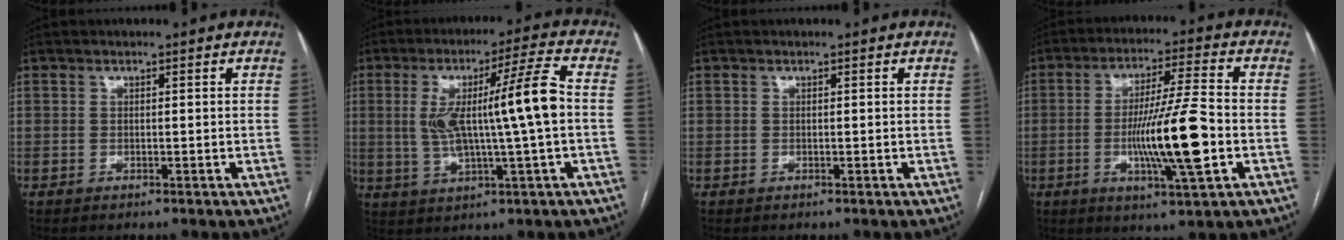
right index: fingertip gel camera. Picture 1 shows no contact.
{"total": 12.6, "force": [0.5, -0.2, 12.6], "torque": [-0.227, 0.016, 0.010]}
{"total": 0.0}
{"total": 13.5, "force": [-2.9, 0.2, 13.2], "torque": [-0.239, -0.010, -0.052]}